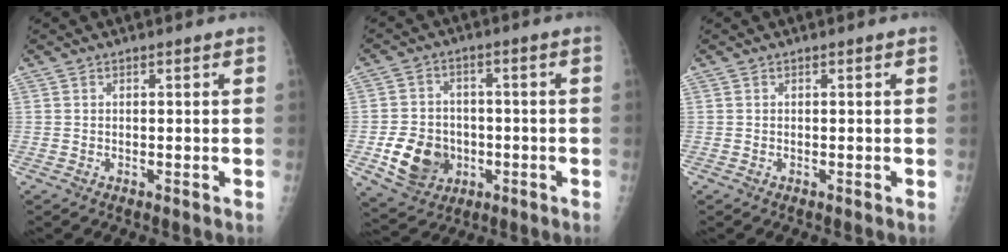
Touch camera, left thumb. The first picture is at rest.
{"total": 10.7, "force": [-2.9, 8.8, 5.3], "torque": [-0.063, 0.011, -0.041]}
{"total": 0.0}